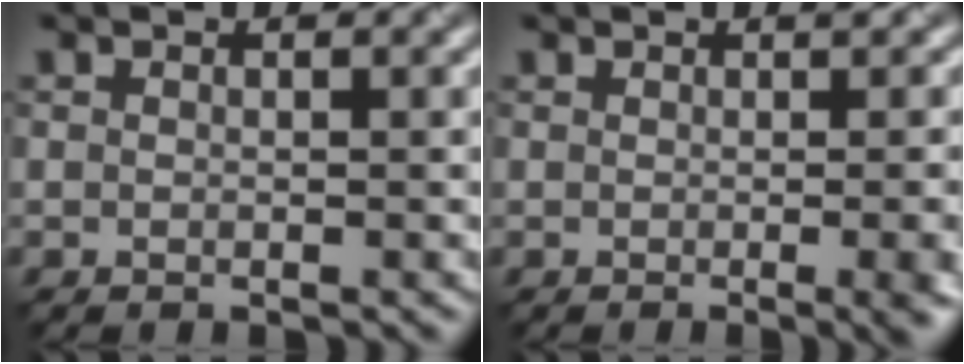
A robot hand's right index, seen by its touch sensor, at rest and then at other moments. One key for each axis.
{"total": 7.7, "fx": -0.4, "fy": 3.3, "fz": 7.0, "tx": -0.022, "ty": 0.016, "tz": -0.004}